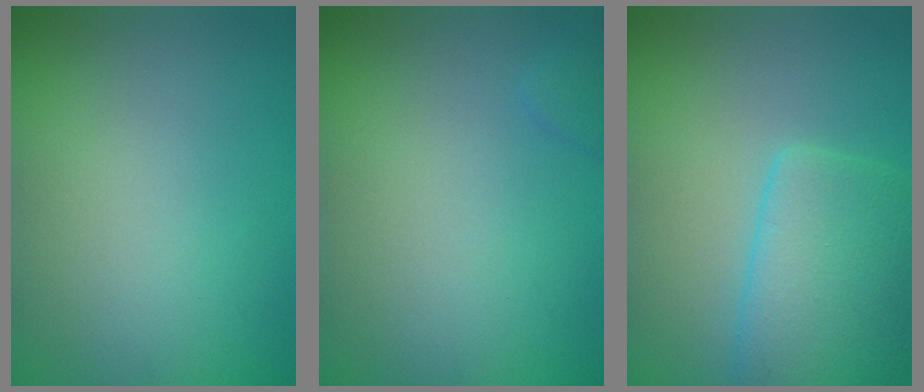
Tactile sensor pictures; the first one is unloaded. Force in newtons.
{"total": 0.8, "press": 0.8, "slide": 0.1}
{"total": 5.9, "press": 5.8, "slide": 0.3}